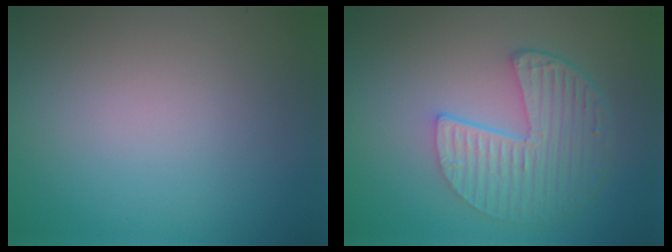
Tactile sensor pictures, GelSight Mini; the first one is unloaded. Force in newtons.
{"total": 5.4, "press": 4.0, "slide": 3.6}